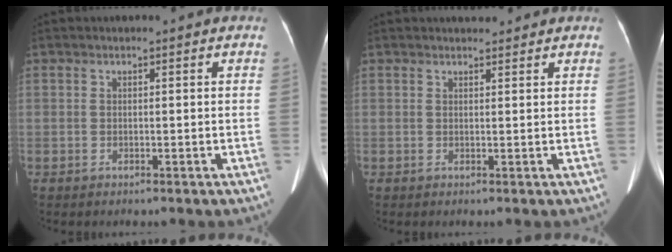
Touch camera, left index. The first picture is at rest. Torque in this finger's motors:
{"motor_torque": [0.16, -0.10, -0.02, -0.01]}